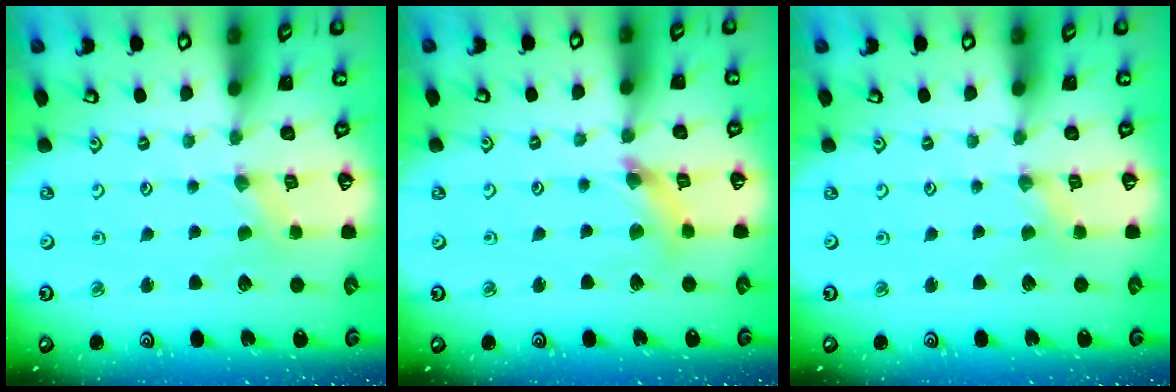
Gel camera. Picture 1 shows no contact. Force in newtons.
{"total": 6.2, "press": 6.2, "slide": 0.7}
{"total": 0.0}